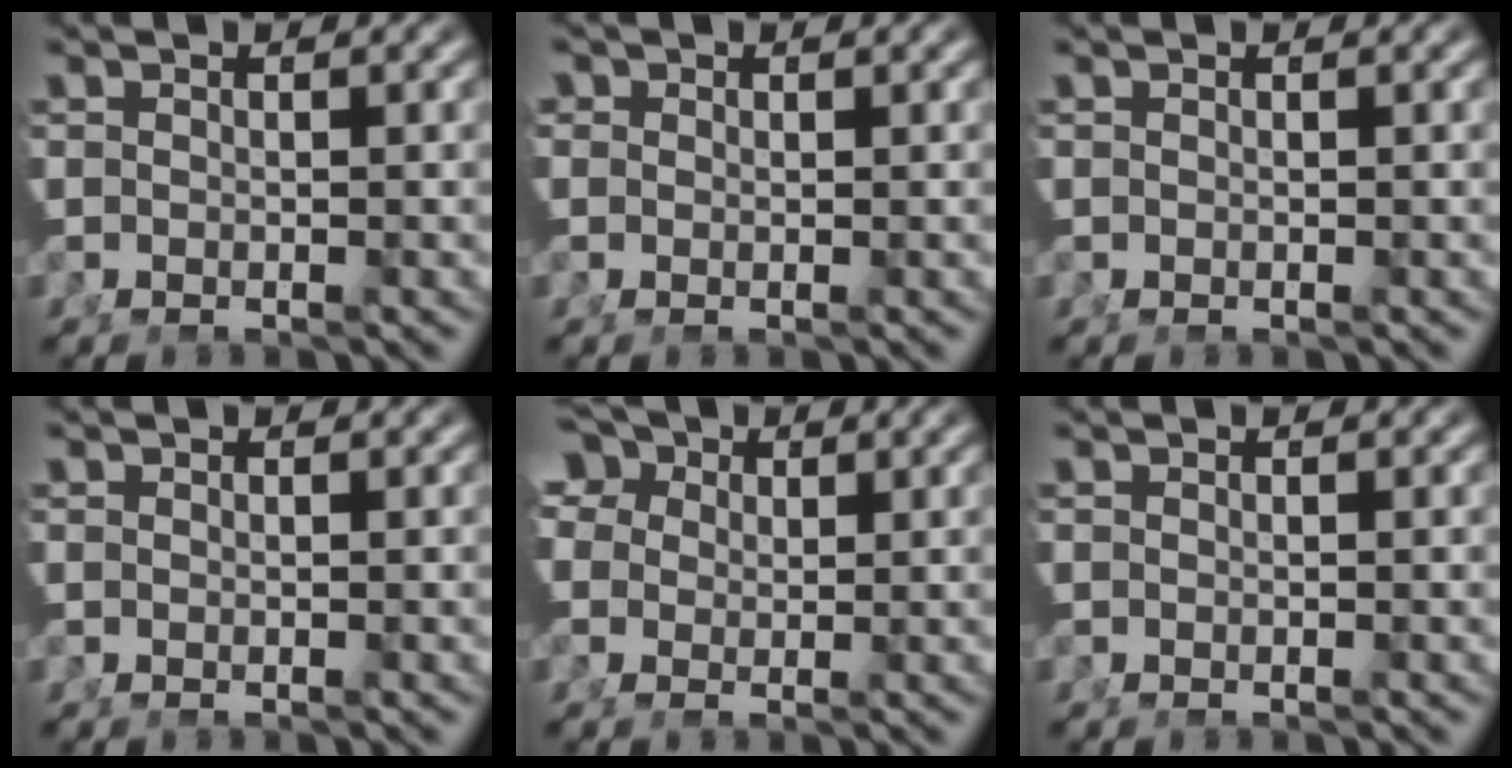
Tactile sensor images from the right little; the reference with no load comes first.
{"total": 1.6, "force": [0.2, 1.5, 0.4], "torque": [-0.019, -0.006, 0.004]}
{"total": 0.0}
{"total": 0.7, "force": [0.0, 0.7, -0.1], "torque": [-0.005, -0.005, 0.002]}
{"total": 6.8, "force": [2.9, 4.9, 3.7], "torque": [-0.066, -0.001, 0.044]}
{"total": 0.0}